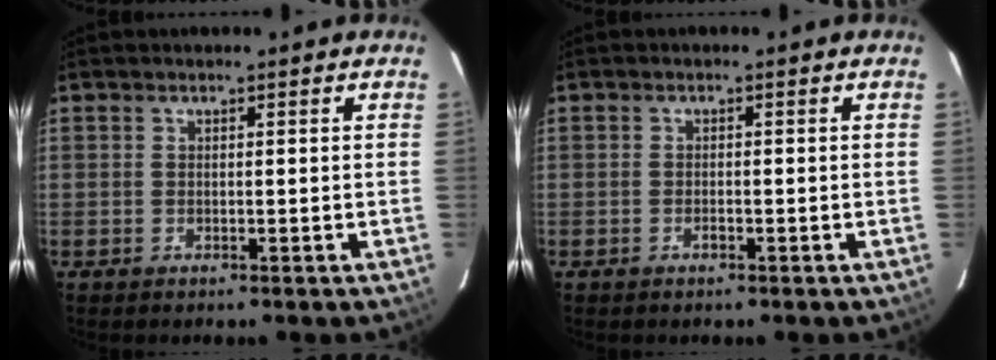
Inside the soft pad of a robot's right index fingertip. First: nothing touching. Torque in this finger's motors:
{"motor_torque": [-0.12, -0.02, -0.07, 0.01]}